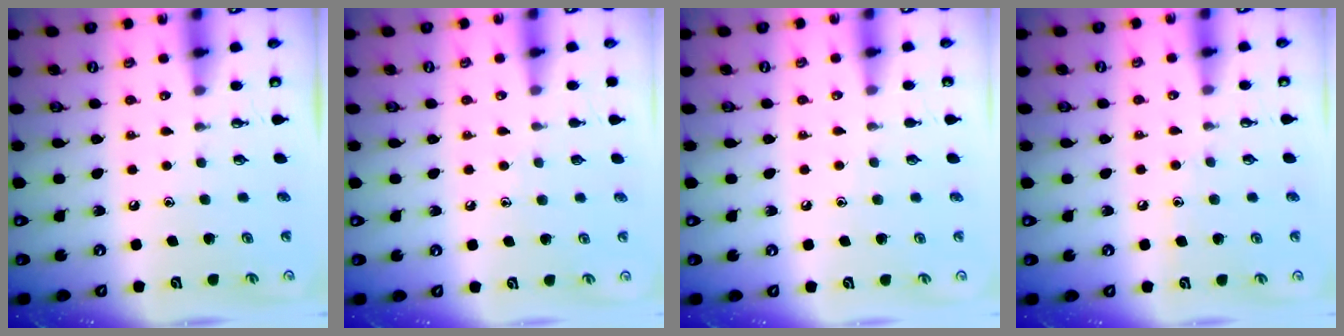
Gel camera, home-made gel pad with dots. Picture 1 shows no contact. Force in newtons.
{"total": 5.5, "press": 5.4, "slide": 0.7}
{"total": 3.0, "press": 2.9, "slide": 0.4}
{"total": 6.0, "press": 6.0, "slide": 0.5}